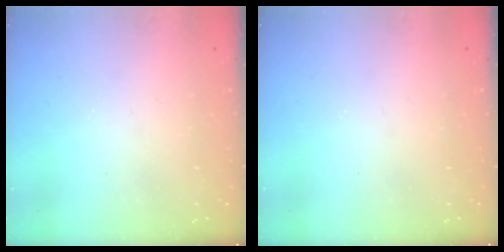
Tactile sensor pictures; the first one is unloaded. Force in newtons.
{"total": 0.0}